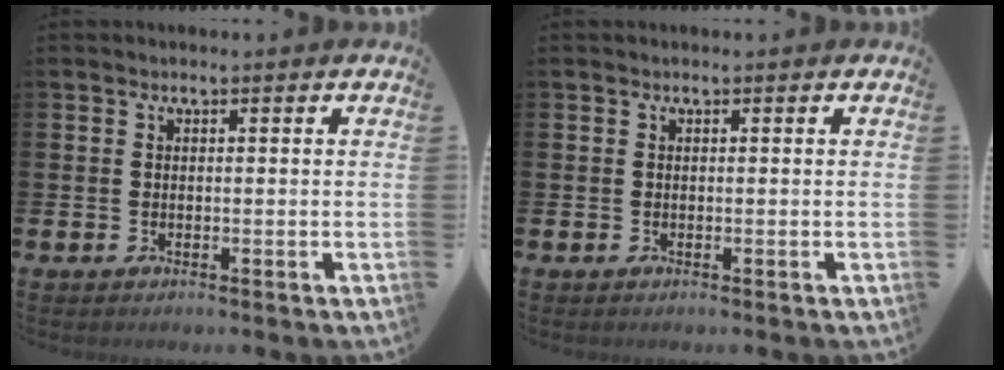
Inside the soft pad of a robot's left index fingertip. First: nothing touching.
{"total": 0.0}